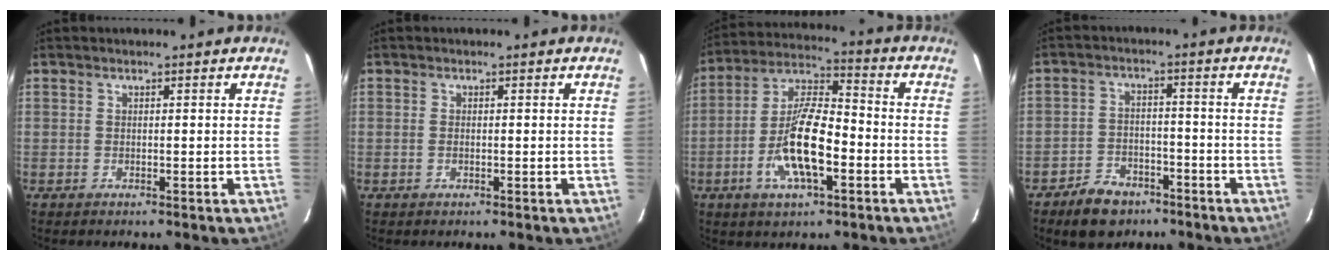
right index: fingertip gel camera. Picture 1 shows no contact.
{"total": 0.7, "force": [-0.2, 0.4, 0.6], "torque": [-0.011, -0.001, -0.004]}
{"total": 13.7, "force": [-4.5, 4.7, 12.0], "torque": [-0.245, -0.001, -0.085]}
{"total": 8.2, "force": [-5.8, 5.0, 2.9], "torque": [-0.079, 0.017, -0.083]}